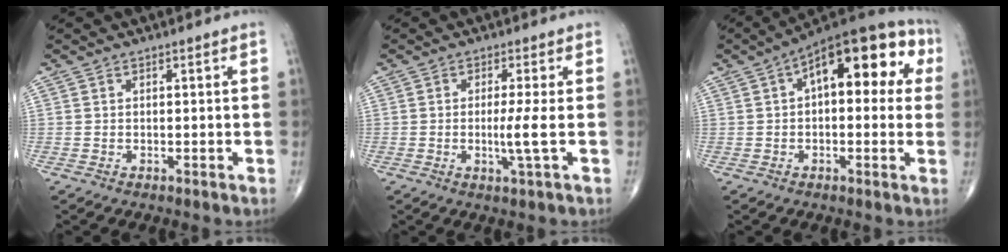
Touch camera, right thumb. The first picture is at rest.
{"total": 3.9, "force": [-0.5, -0.7, 3.8], "torque": [-0.085, -0.014, -0.012]}
{"total": 18.2, "force": [4.6, 8.7, 15.3], "torque": [-0.175, 0.035, 0.052]}